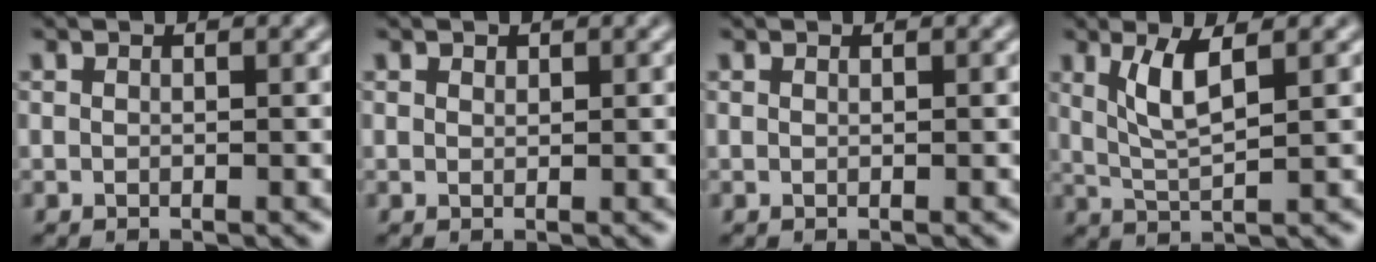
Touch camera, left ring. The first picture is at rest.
{"total": 0.5, "force": [0.4, 0.3, 0.1], "torque": [-0.001, -0.002, 0.009]}
{"total": 0.0}
{"total": 3.6, "force": [1.5, 0.8, 3.2], "torque": [-0.067, -0.005, 0.034]}